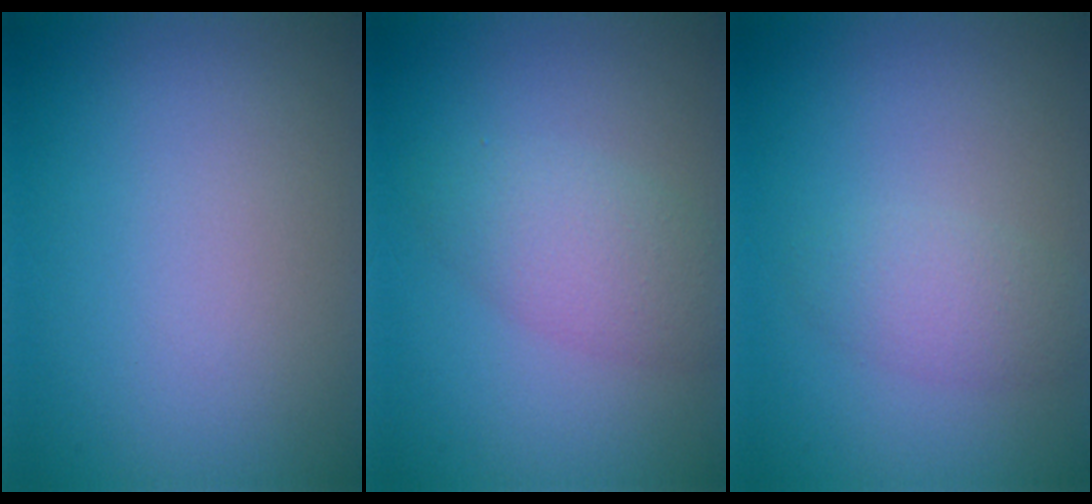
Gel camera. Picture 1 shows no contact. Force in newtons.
{"total": 3.4, "press": 3.3, "slide": 0.1}
{"total": 2.2, "press": 2.2, "slide": 0.1}